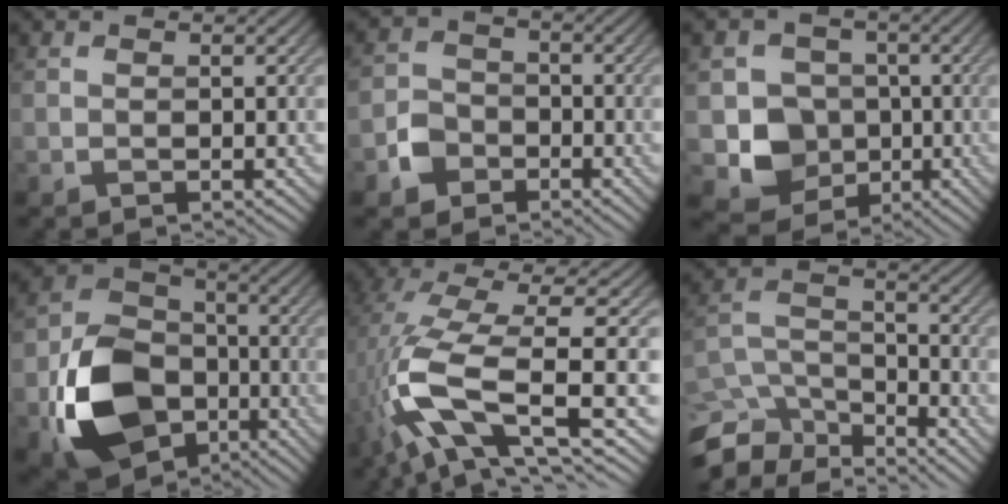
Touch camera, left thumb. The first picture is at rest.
{"total": 4.1, "force": [-2.2, 3.2, 1.3], "torque": [-0.029, 0.002, -0.053]}
{"total": 7.2, "force": [-1.3, 6.5, 2.8], "torque": [-0.054, -0.014, -0.033]}
{"total": 14.4, "force": [-5.3, 10.5, 8.3], "torque": [-0.188, -0.034, -0.113]}
{"total": 12.3, "force": [-1.7, 3.7, 11.6], "torque": [-0.243, 0.000, -0.033]}
{"total": 10.5, "force": [-8.7, 4.2, 4.3], "torque": [-0.121, -0.013, -0.148]}